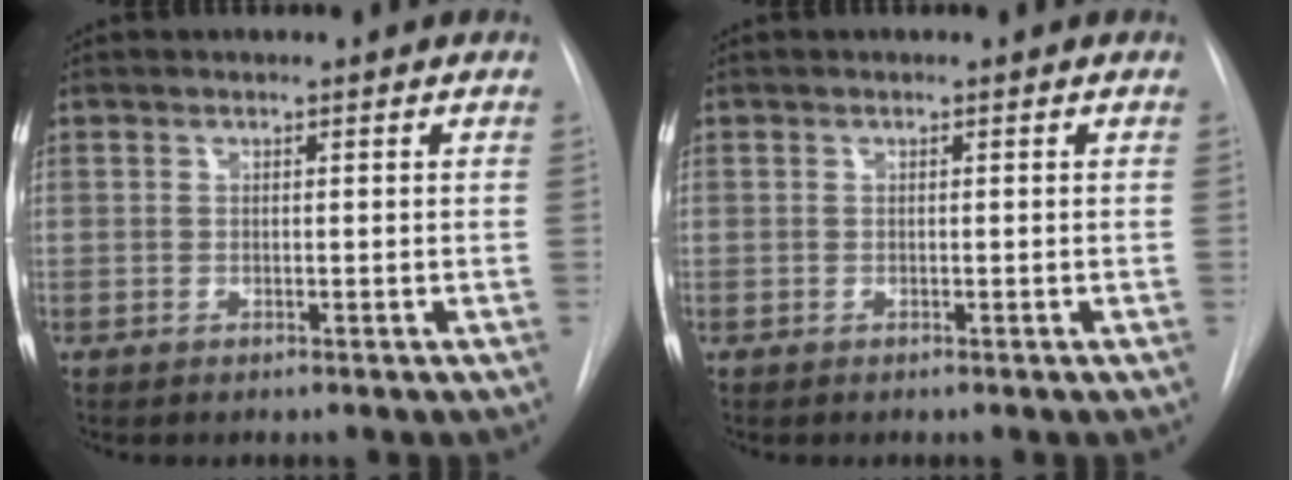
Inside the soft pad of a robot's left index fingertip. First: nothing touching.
{"total": 0.0}